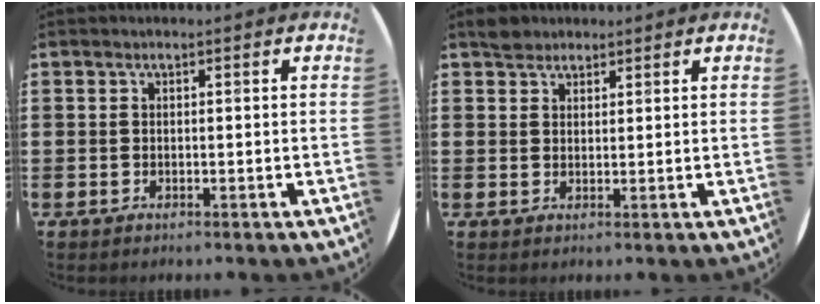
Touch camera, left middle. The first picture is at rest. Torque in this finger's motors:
{"motor_torque": [0.19, -0.12, 0.00, 0.03]}